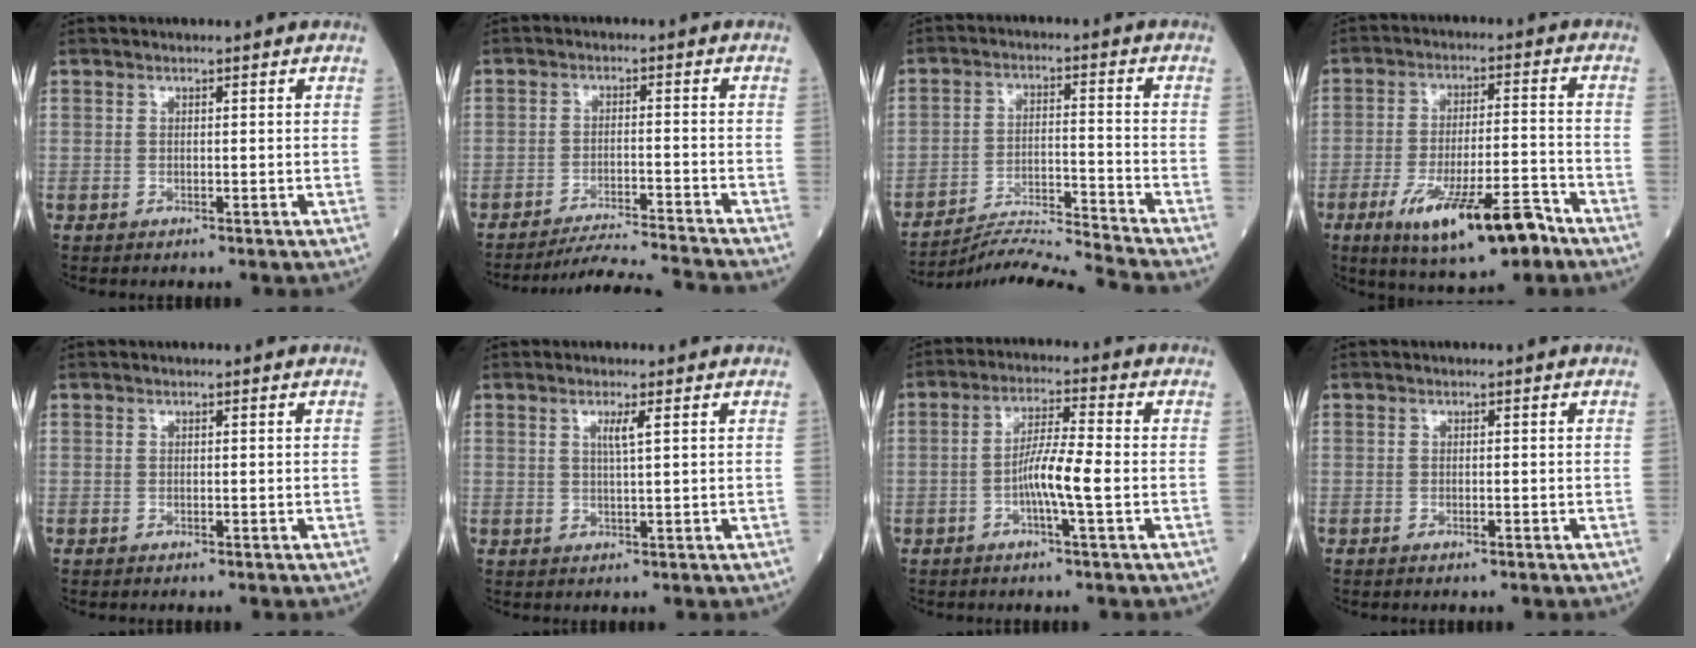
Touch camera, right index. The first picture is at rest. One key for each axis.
{"total": 10.6, "fx": -10.1, "fy": -2.4, "fz": 1.7, "tx": -0.019, "ty": -0.014, "tz": -0.163}
{"total": 11.3, "fx": -10.6, "fy": -3.8, "fz": 1.0, "tx": -0.012, "ty": -0.001, "tz": -0.188}
{"total": 13.6, "fx": -7.9, "fy": 2.8, "fz": 10.7, "tx": -0.181, "ty": -0.013, "tz": -0.123}
{"total": 0.0}
{"total": 2.2, "fx": 0.9, "fy": -0.3, "fz": 2.0, "tx": -0.040, "ty": -0.003, "tz": 0.016}
{"total": 6.4, "fx": -1.6, "fy": -0.1, "fz": 6.2, "tx": -0.120, "ty": 0.004, "tz": -0.032}
{"total": 0.6, "fx": -0.4, "fy": 0.2, "fz": 0.4, "tx": -0.007, "ty": 0.000, "tz": -0.004}